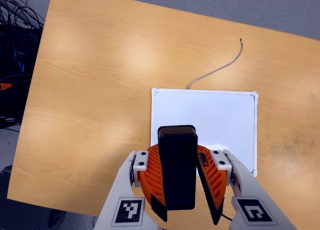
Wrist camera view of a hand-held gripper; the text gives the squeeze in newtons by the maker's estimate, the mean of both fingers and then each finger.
{"total": 8.6, "left": 9.0, "right": 8.2}